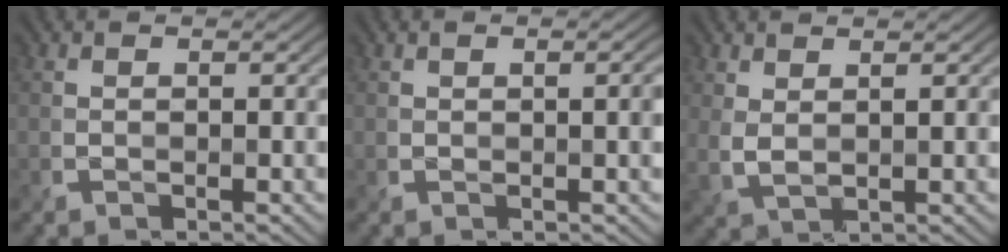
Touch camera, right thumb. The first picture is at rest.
{"total": 1.8, "force": [0.3, 0.6, 1.7], "torque": [-0.028, 0.003, 0.005]}
{"total": 2.0, "force": [1.4, 0.5, 1.3], "torque": [-0.032, -0.002, 0.032]}